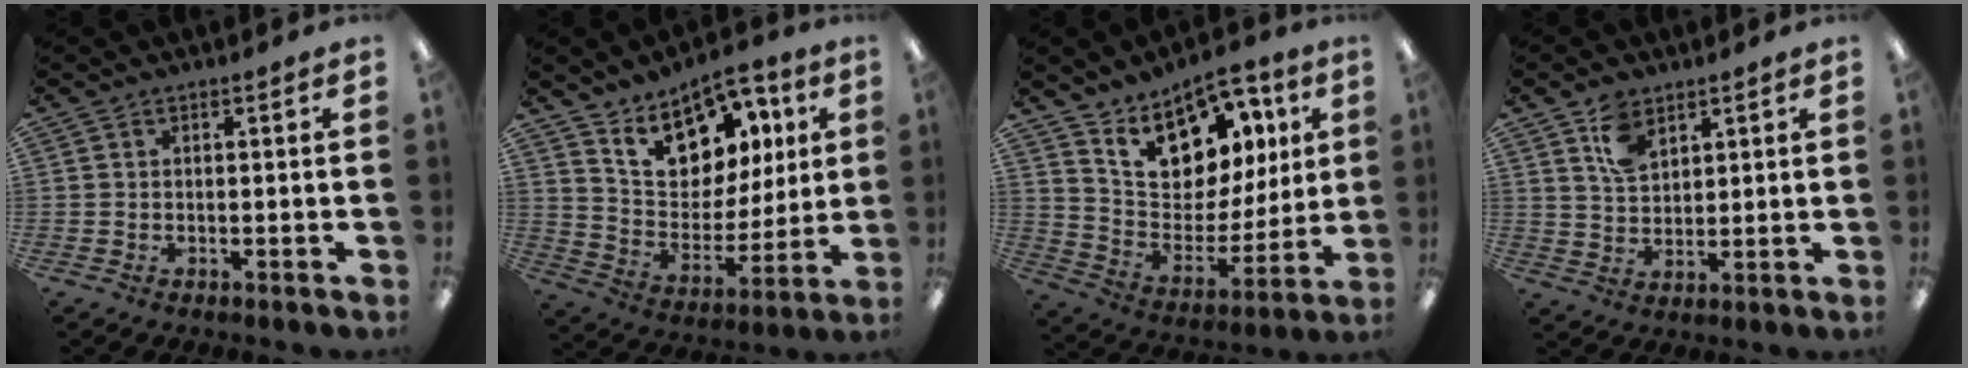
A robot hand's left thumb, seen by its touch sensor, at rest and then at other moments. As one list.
[{"total": 15.7, "force": [10.1, 9.9, 6.8], "torque": [-0.117, -0.055, 0.187]}, {"total": 16.4, "force": [11.2, 9.8, 6.9], "torque": [-0.125, -0.071, 0.205]}, {"total": 7.5, "force": [4.6, 4.8, 3.6], "torque": [-0.072, -0.004, 0.085]}]